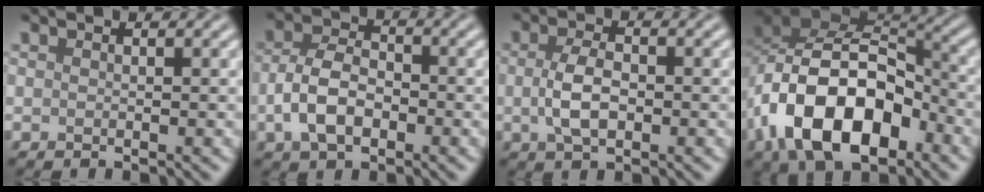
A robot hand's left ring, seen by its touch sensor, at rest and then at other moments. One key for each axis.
{"total": 4.8, "fx": -1.4, "fy": 3.0, "fz": 3.5, "tx": -0.068, "ty": 0.003, "tz": -0.035}
{"total": 3.5, "fx": -0.3, "fy": 1.9, "fz": 2.9, "tx": -0.063, "ty": -0.002, "tz": -0.006}
{"total": 13.4, "fx": -4.9, "fy": 8.1, "fz": 9.5, "tx": -0.168, "ty": -0.001, "tz": -0.097}